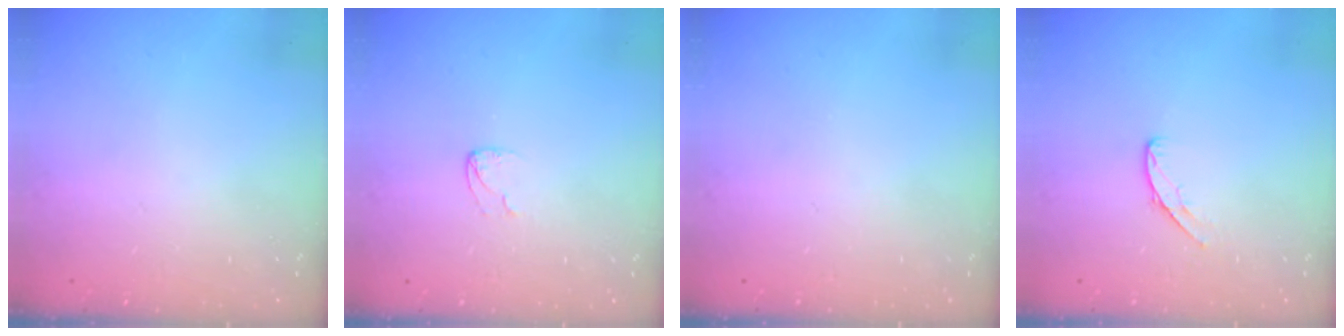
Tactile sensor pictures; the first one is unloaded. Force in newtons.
{"total": 3.0, "press": 3.0, "slide": 0.2}
{"total": 0.0}
{"total": 4.7, "press": 4.6, "slide": 0.4}